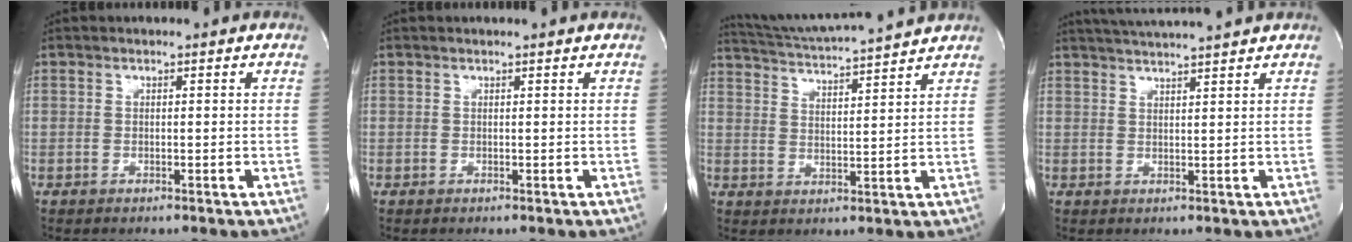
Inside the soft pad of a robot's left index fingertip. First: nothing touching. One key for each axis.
{"total": 1.4, "fx": 1.3, "fy": -0.2, "fz": 0.3, "tx": -0.010, "ty": 0.001, "tz": 0.016}
{"total": 13.7, "fx": 12.9, "fy": -1.0, "fz": 4.5, "tx": -0.091, "ty": 0.003, "tz": 0.196}
{"total": 8.4, "fx": 7.7, "fy": -1.2, "fz": 3.0, "tx": -0.054, "ty": 0.017, "tz": 0.113}